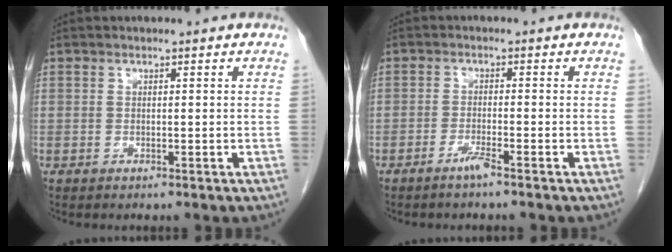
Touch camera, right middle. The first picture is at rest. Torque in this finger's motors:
{"motor_torque": [-0.20, -0.26, -0.01, 0.00]}